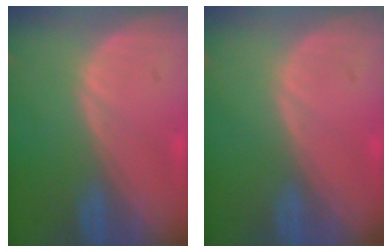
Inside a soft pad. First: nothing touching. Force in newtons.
{"total": 0.0}